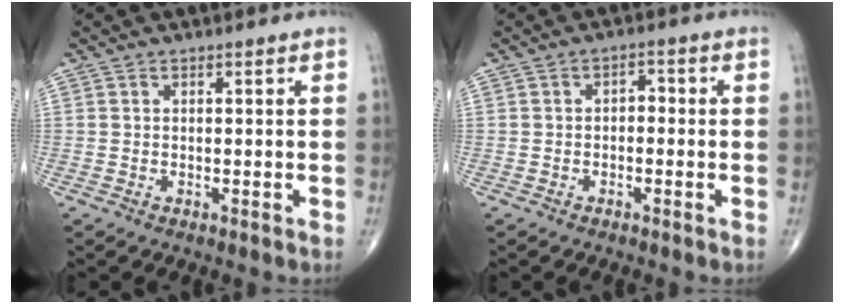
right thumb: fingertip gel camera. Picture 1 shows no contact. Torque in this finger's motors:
{"motor_torque": [0.02, 0.12, 0.02, 0.07, 0.06]}